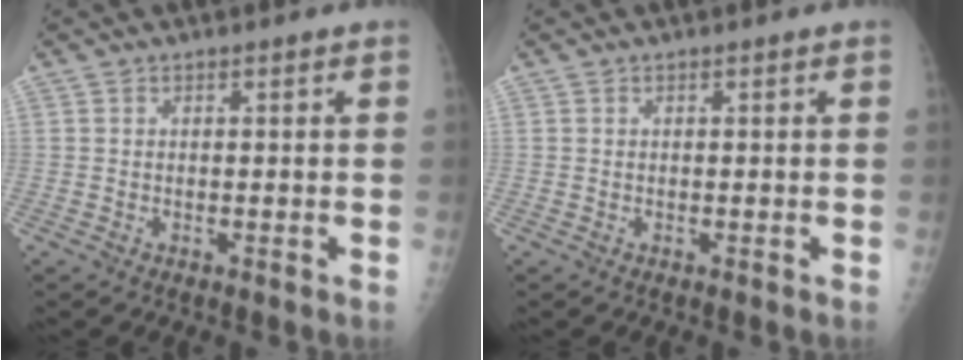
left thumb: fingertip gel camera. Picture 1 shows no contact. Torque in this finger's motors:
{"motor_torque": [-0.11, 0.10, -0.02, -0.02, 0.00]}